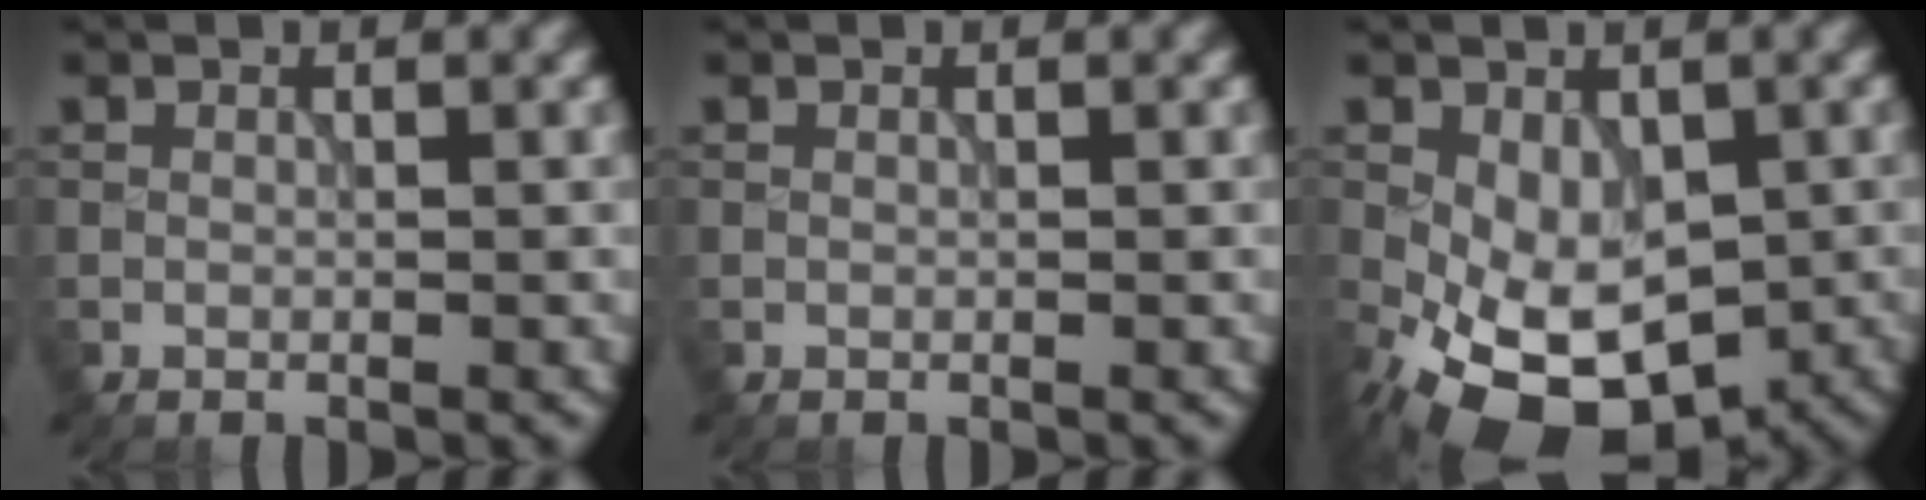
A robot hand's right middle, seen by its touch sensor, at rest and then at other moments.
{"total": 0.0}
{"total": 9.7, "force": [-3.3, 5.8, 7.1], "torque": [-0.137, -0.024, -0.044]}